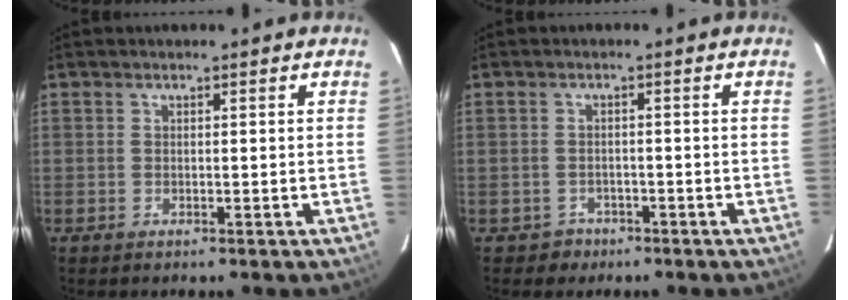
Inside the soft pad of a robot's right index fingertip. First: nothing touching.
{"total": 2.9, "force": [-1.7, 2.3, -0.1], "torque": [-0.006, 0.006, -0.024]}